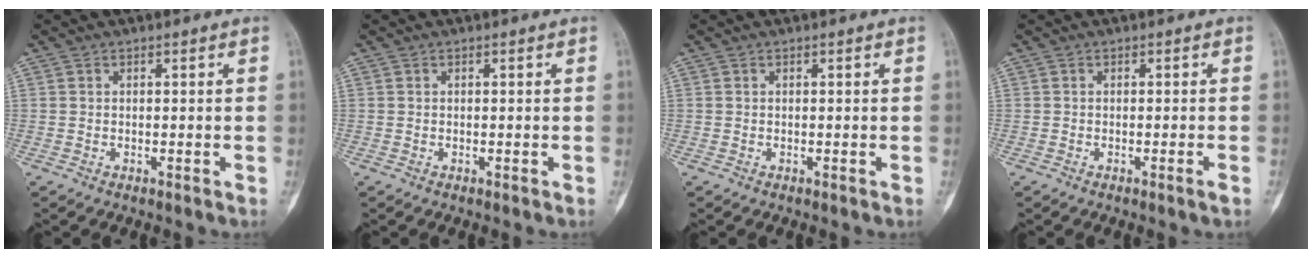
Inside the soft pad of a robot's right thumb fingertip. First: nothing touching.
{"total": 0.0}
{"total": 0.0}
{"total": 1.1, "force": [-0.7, -0.2, 0.8], "torque": [-0.014, -0.002, -0.011]}